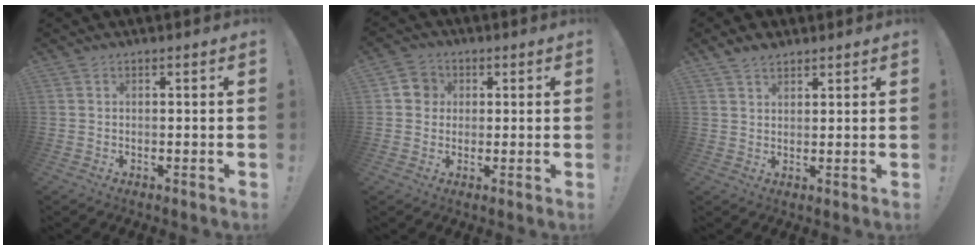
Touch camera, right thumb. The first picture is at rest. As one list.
[{"total": 5.5, "force": [0.9, 5.1, 1.7], "torque": [-0.022, 0.005, 0.017]}, {"total": 3.6, "force": [2.9, 1.7, 1.1], "torque": [-0.022, -0.015, 0.055]}]